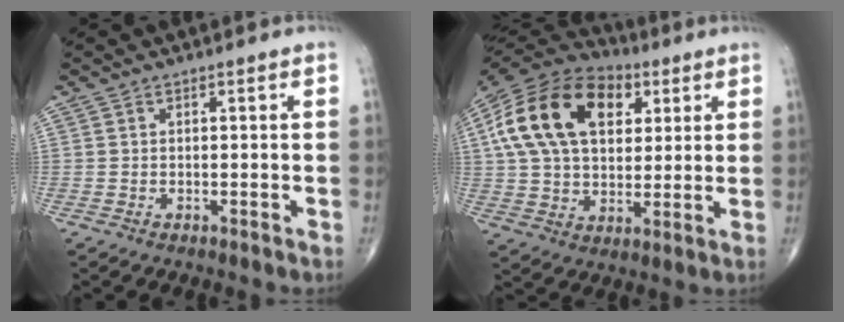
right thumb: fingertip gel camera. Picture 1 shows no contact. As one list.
[{"total": 23.3, "force": [7.2, 14.9, 16.4], "torque": [-0.293, 0.016, 0.118]}]